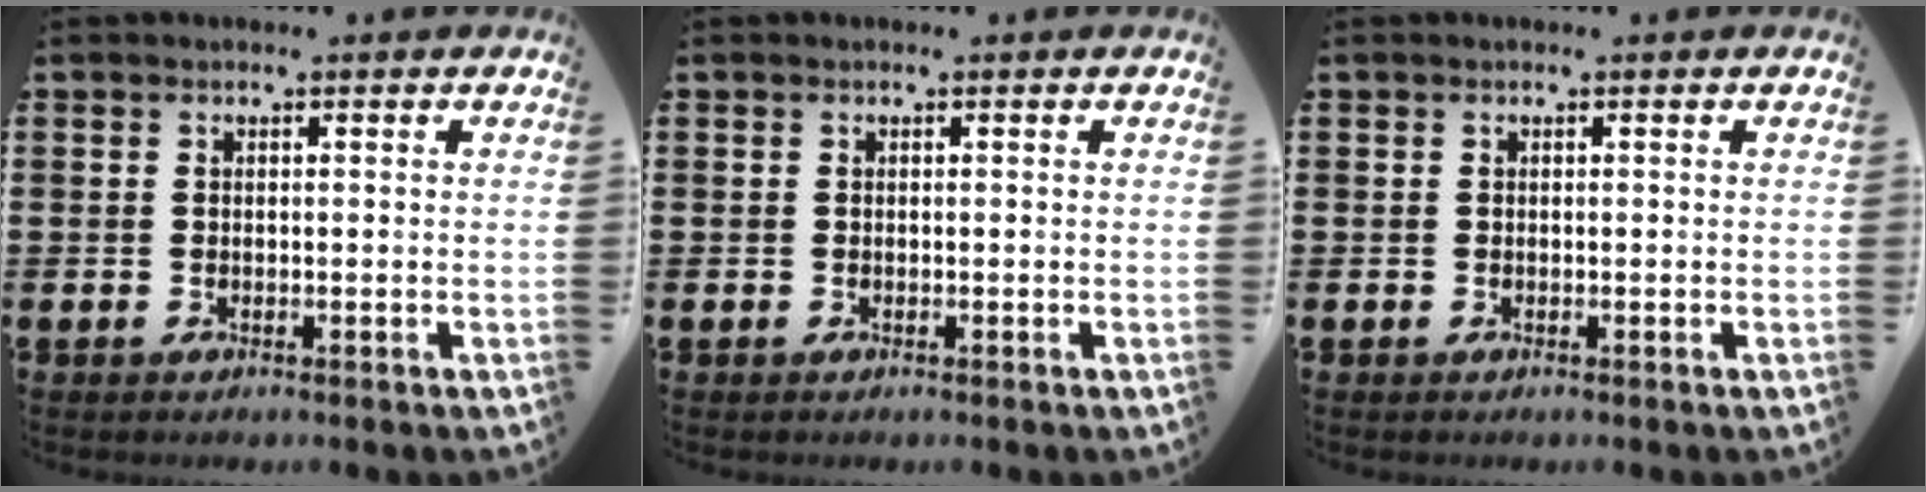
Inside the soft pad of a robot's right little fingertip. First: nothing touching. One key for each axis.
{"total": 0.0}
{"total": 0.0}